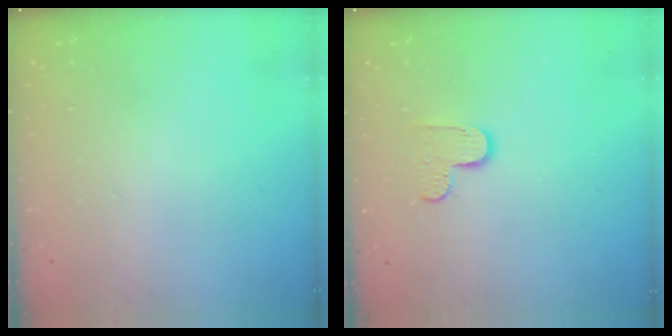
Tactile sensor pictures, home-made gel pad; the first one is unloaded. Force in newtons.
{"total": 6.2, "press": 6.2, "slide": 0.3}